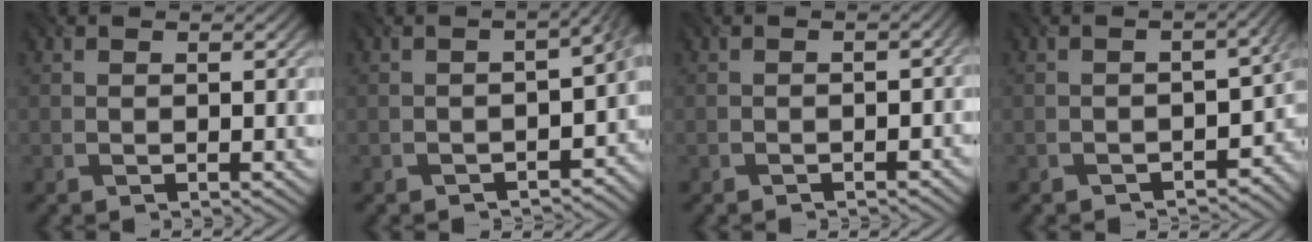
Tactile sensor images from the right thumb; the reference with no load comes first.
{"total": 7.1, "force": [-3.6, 3.7, 5.0], "torque": [-0.054, -0.030, -0.046]}
{"total": 1.4, "force": [-1.1, 0.6, 0.7], "torque": [-0.009, 0.000, -0.017]}
{"total": 6.5, "force": [-3.4, 3.6, 4.2], "torque": [-0.039, -0.031, -0.044]}